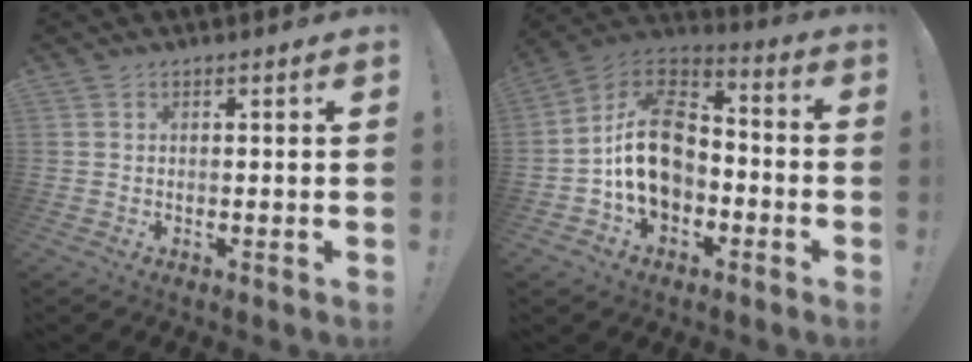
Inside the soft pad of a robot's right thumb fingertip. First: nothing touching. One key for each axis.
{"total": 18.3, "fx": -1.6, "fy": 13.8, "fz": 12.0, "tx": -0.196, "ty": 0.027, "tz": -0.021}